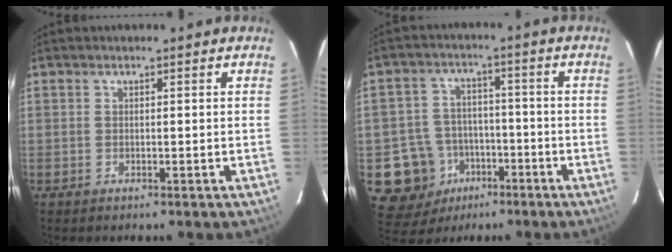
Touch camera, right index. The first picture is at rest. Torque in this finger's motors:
{"motor_torque": [-0.22, -0.25, -0.74, -0.21]}